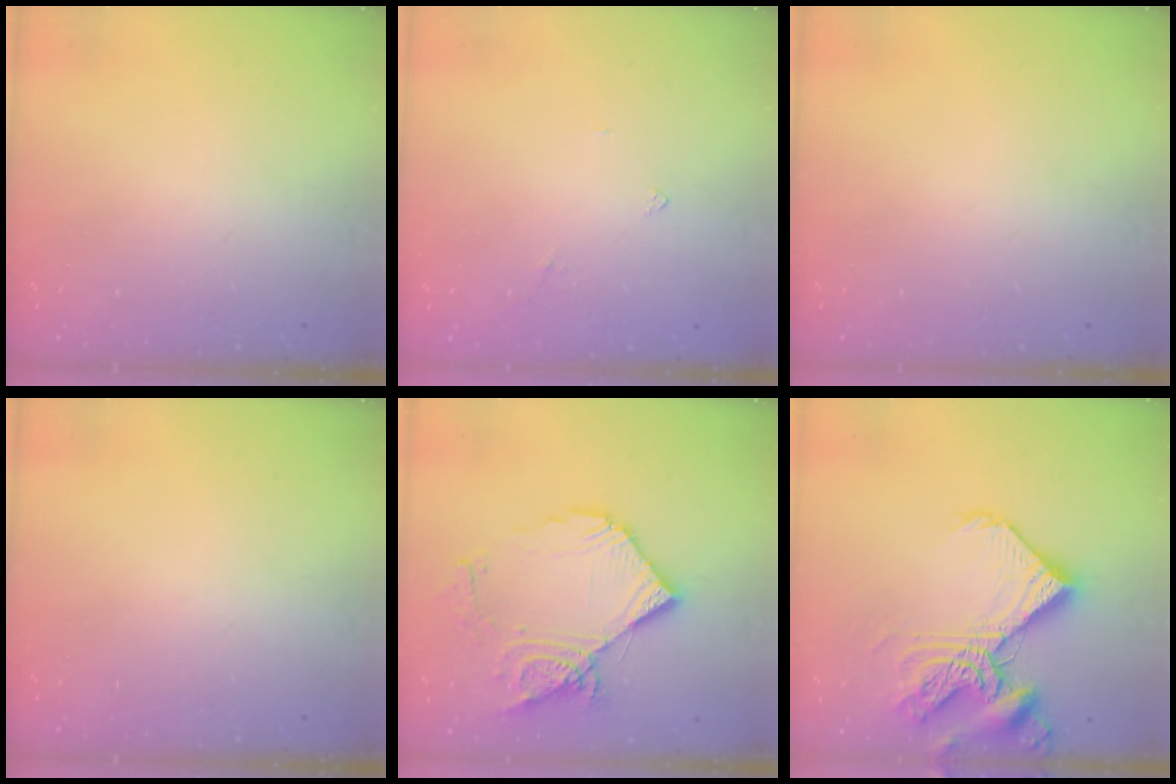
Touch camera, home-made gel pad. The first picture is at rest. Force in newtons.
{"total": 1.9, "press": 1.8, "slide": 0.4}
{"total": 0.0}
{"total": 0.0}
{"total": 16.3, "press": 16.2, "slide": 2.1}
{"total": 16.8, "press": 16.7, "slide": 1.7}